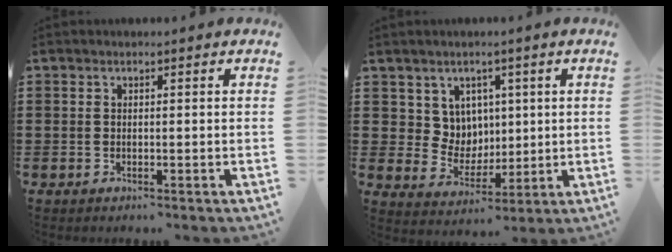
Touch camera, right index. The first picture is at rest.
{"total": 6.3, "force": [3.0, 5.4, 1.1], "torque": [-0.045, -0.004, 0.056]}